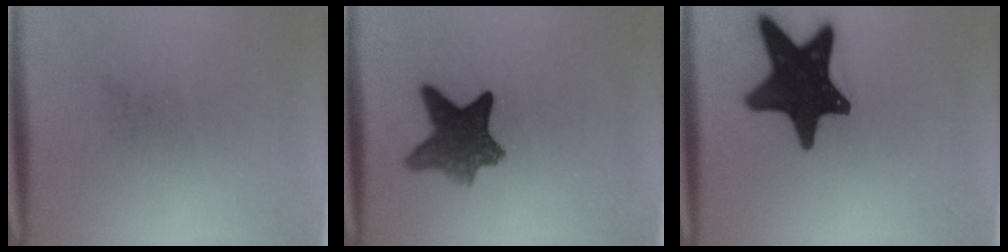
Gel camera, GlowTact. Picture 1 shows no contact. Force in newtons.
{"total": 8.3}
{"total": 18.2}